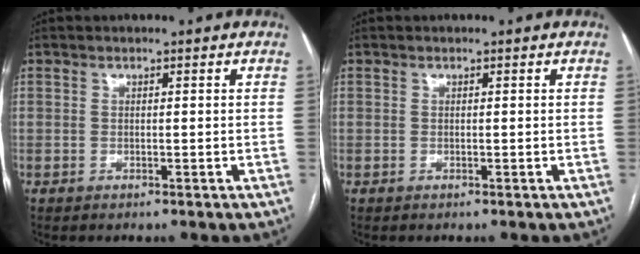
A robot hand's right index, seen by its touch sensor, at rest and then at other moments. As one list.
[{"total": 0.0}]